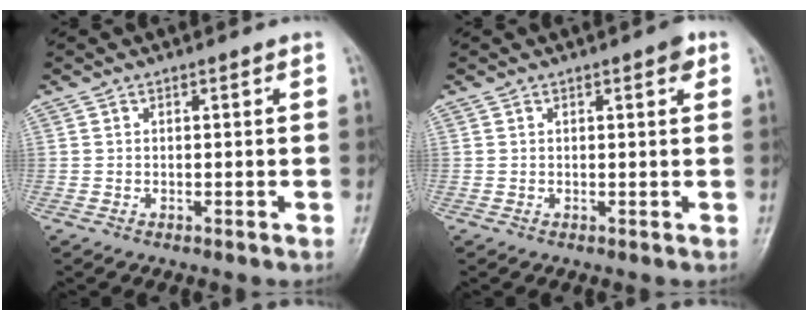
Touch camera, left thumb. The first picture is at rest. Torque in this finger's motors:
{"motor_torque": [0.76, 0.43, 0.41, -0.52, 0.00]}